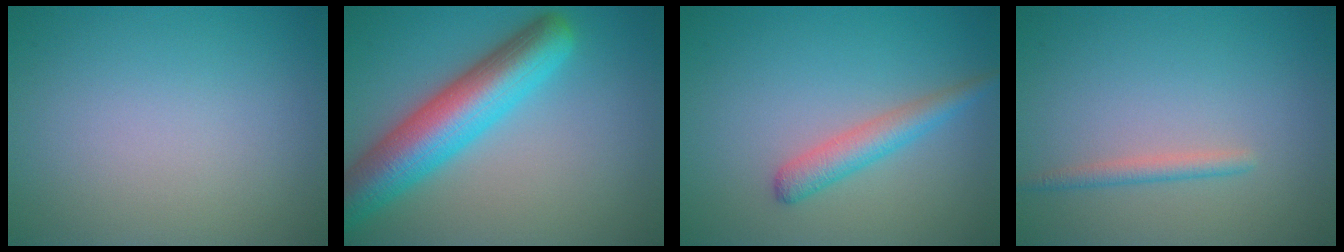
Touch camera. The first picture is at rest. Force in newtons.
{"total": 8.4, "press": 8.4, "slide": 0.3}
{"total": 2.7, "press": 2.7, "slide": 0.0}
{"total": 1.4, "press": 1.4, "slide": 0.2}